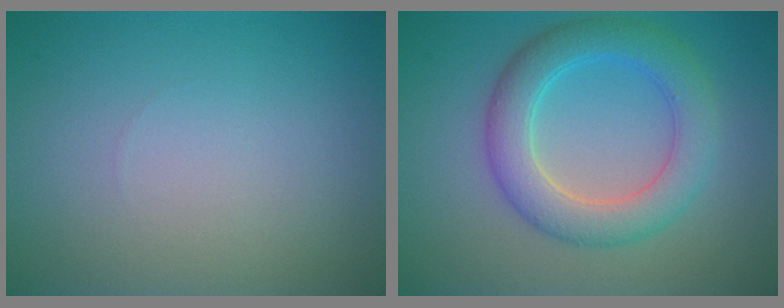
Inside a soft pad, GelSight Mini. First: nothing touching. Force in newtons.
{"total": 5.4, "press": 5.4, "slide": 0.1}